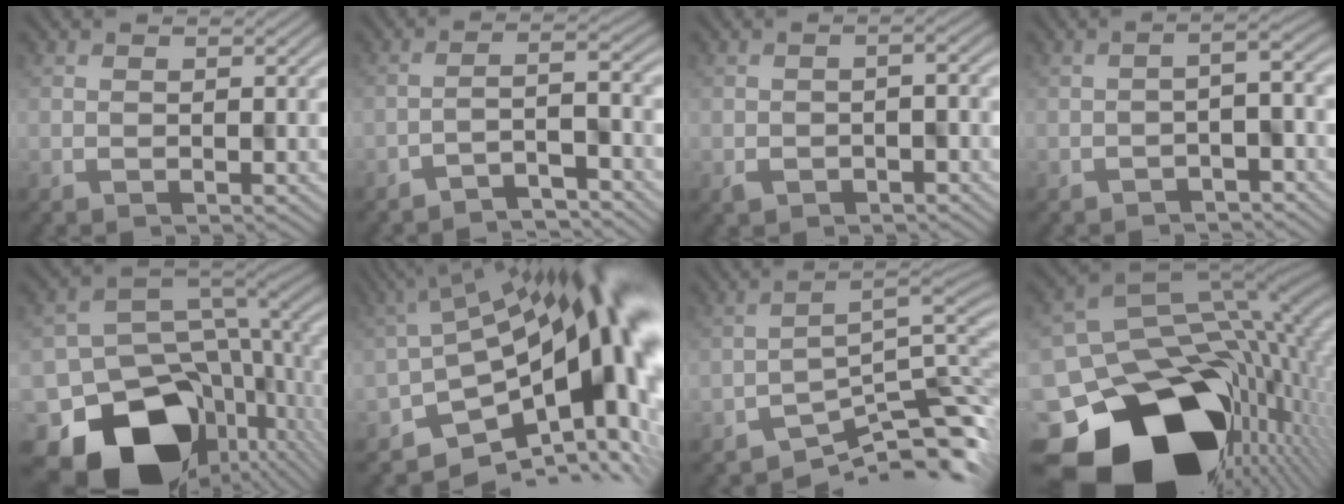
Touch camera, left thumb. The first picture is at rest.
{"total": 5.7, "force": [-4.9, 0.8, 2.9], "torque": [-0.032, 0.012, -0.082]}
{"total": 2.5, "force": [-1.4, 1.4, 1.5], "torque": [-0.024, -0.003, -0.019]}
{"total": 3.4, "force": [-2.4, 0.7, 2.4], "torque": [-0.034, 0.003, -0.039]}
{"total": 15.5, "force": [-6.8, 11.1, 8.5], "torque": [-0.159, -0.059, -0.092]}
{"total": 16.7, "force": [-3.2, 7.7, 14.5], "torque": [-0.184, -0.017, -0.052]}
{"total": 8.6, "force": [-5.7, 2.0, 6.1], "torque": [-0.084, -0.007, -0.095]}
{"total": 19.3, "force": [-7.0, 13.8, 11.5], "torque": [-0.238, -0.069, -0.088]}